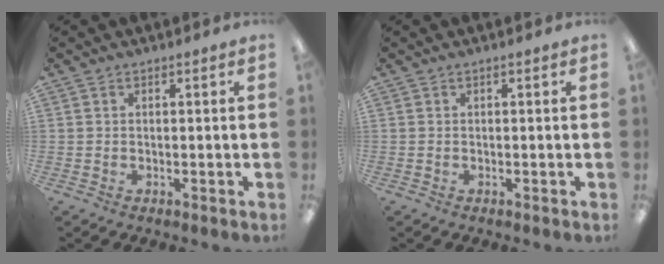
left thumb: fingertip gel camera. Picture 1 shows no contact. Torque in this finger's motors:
{"motor_torque": [-0.03, -0.03, 0.06, -0.18, 0.00]}